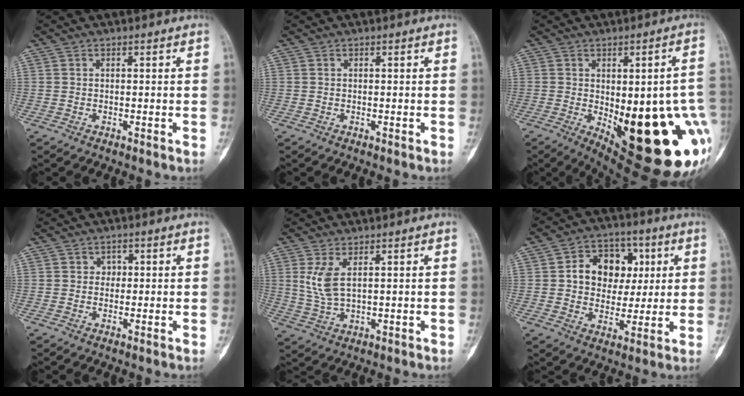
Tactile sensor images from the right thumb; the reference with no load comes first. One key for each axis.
{"total": 0.0}
{"total": 29.0, "fx": -6.2, "fy": 10.7, "fz": 26.2, "tx": -0.256, "ty": -0.009, "tz": -0.054}
{"total": 1.5, "fx": 0.3, "fy": 1.4, "fz": 0.5, "tx": 0.003, "ty": 0.004, "tz": 0.001}
{"total": 5.4, "fx": 1.8, "fy": 2.2, "fz": 4.6, "tx": -0.106, "ty": -0.011, "tz": 0.049}
{"total": 12.7, "fx": 2.7, "fy": 9.9, "fz": 7.4, "tx": -0.060, "ty": 0.009, "tz": 0.042}